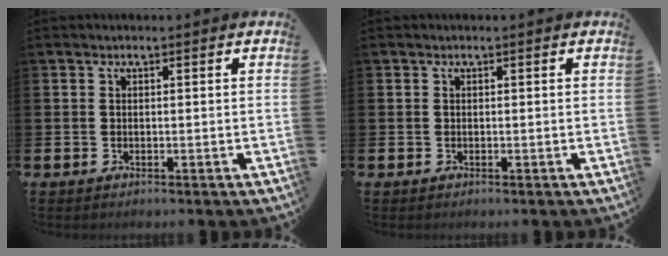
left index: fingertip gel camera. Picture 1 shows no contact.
{"total": 0.0}